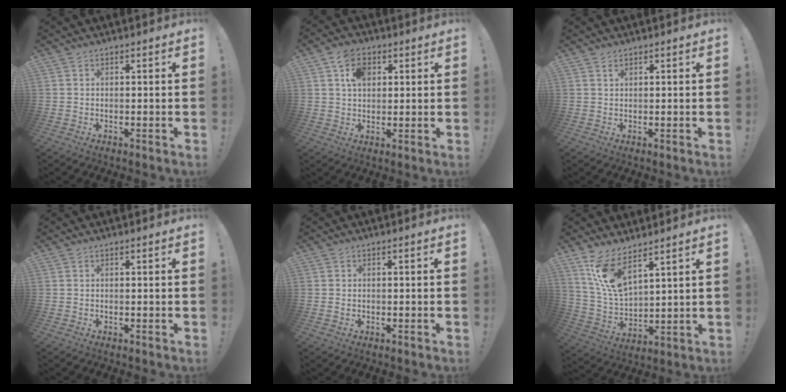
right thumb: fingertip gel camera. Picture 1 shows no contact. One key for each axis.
{"total": 8.0, "fx": 3.0, "fy": 5.6, "fz": 4.7, "tx": -0.078, "ty": 0.002, "tz": 0.057}
{"total": 0.8, "fx": 0.6, "fy": 0.3, "fz": 0.4, "tx": -0.004, "ty": -0.002, "tz": 0.011}
{"total": 0.0}
{"total": 0.7, "fx": -0.1, "fy": 0.5, "fz": 0.4, "tx": -0.010, "ty": 0.003, "tz": -0.002}
{"total": 12.2, "fx": 8.4, "fy": 4.6, "fz": 7.5, "tx": -0.157, "ty": -0.045, "tz": 0.158}